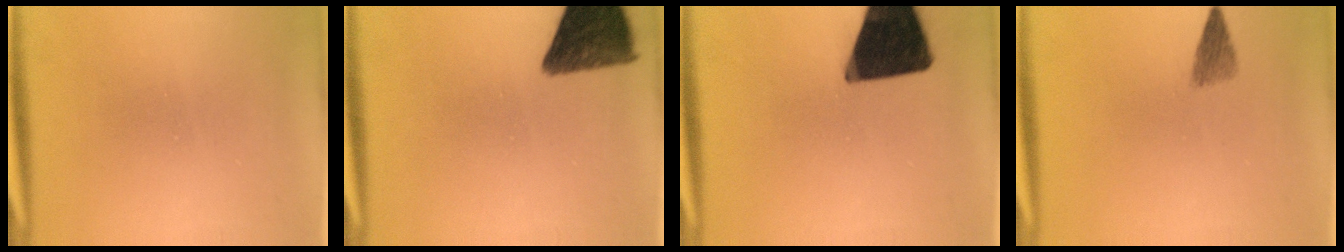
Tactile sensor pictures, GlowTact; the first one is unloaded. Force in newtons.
{"total": 11.6}
{"total": 18.9}
{"total": 2.2}